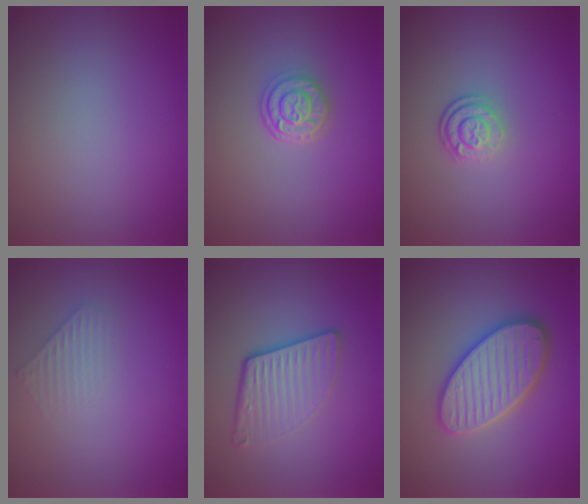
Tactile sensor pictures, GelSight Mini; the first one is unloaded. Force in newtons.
{"total": 2.7, "press": 2.2, "slide": 1.6}
{"total": 2.7, "press": 2.0, "slide": 1.8}
{"total": 1.5, "press": 1.5, "slide": 0.3}
{"total": 4.5, "press": 2.9, "slide": 3.4}
{"total": 5.3, "press": 5.3, "slide": 0.7}